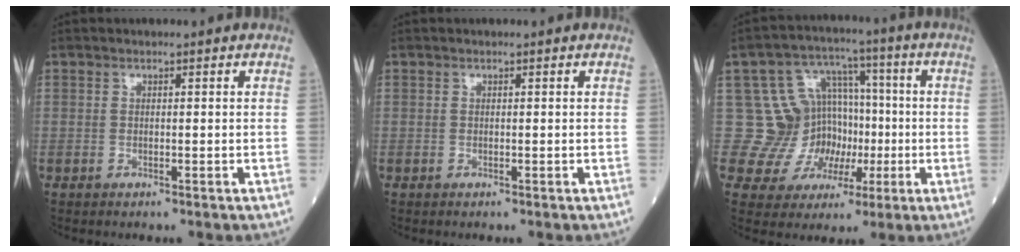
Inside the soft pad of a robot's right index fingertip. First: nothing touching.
{"total": 0.0}
{"total": 11.1, "force": [-0.7, 10.8, 2.1], "torque": [-0.020, 0.052, 0.002]}